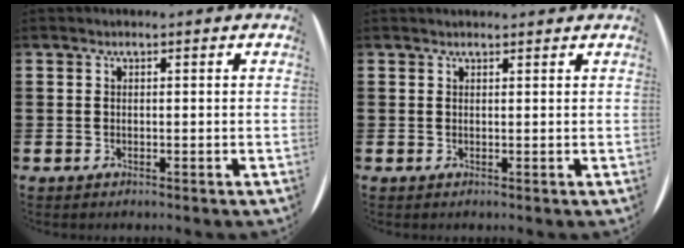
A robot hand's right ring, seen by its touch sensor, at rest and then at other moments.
{"total": 0.7, "force": [0.7, 0.0, -0.1], "torque": [0.002, 0.003, 0.013]}